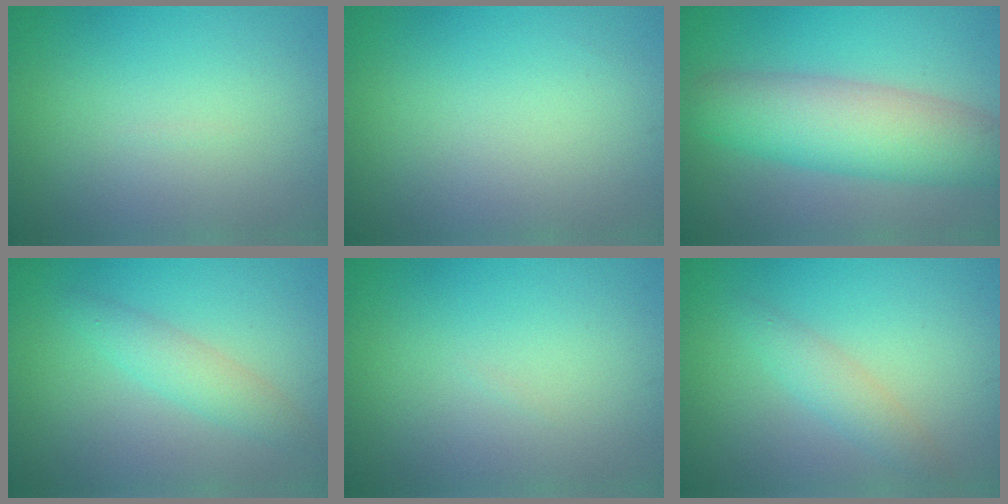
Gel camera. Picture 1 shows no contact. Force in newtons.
{"total": 0.0}
{"total": 7.5, "press": 7.5, "slide": 0.5}
{"total": 2.4, "press": 2.4, "slide": 0.1}
{"total": 0.0}
{"total": 2.1, "press": 2.1, "slide": 0.1}